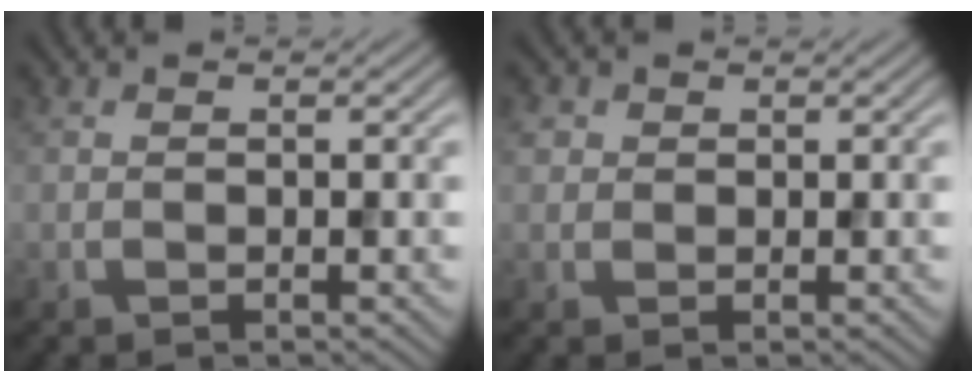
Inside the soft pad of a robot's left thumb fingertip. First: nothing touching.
{"total": 1.7, "force": [0.6, 1.5, 0.4], "torque": [-0.010, 0.000, 0.011]}